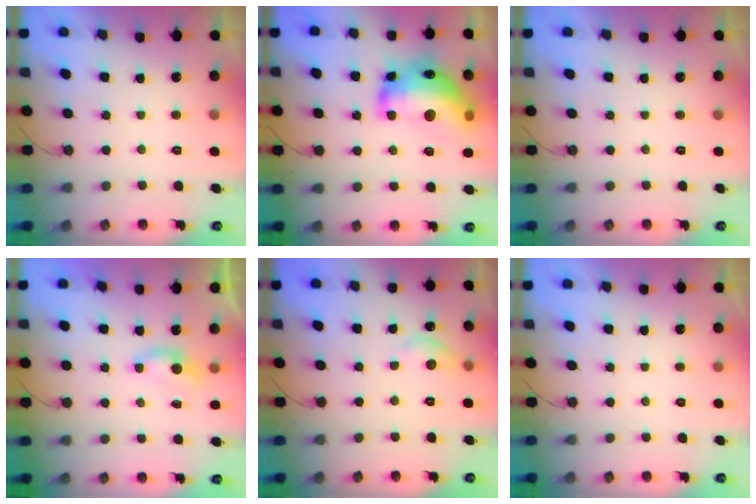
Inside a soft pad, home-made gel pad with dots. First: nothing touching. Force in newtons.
{"total": 22.3, "press": 22.3, "slide": 1.2}
{"total": 0.0}
{"total": 3.9, "press": 3.9, "slide": 0.5}
{"total": 6.2, "press": 6.2, "slide": 0.7}
{"total": 0.0}